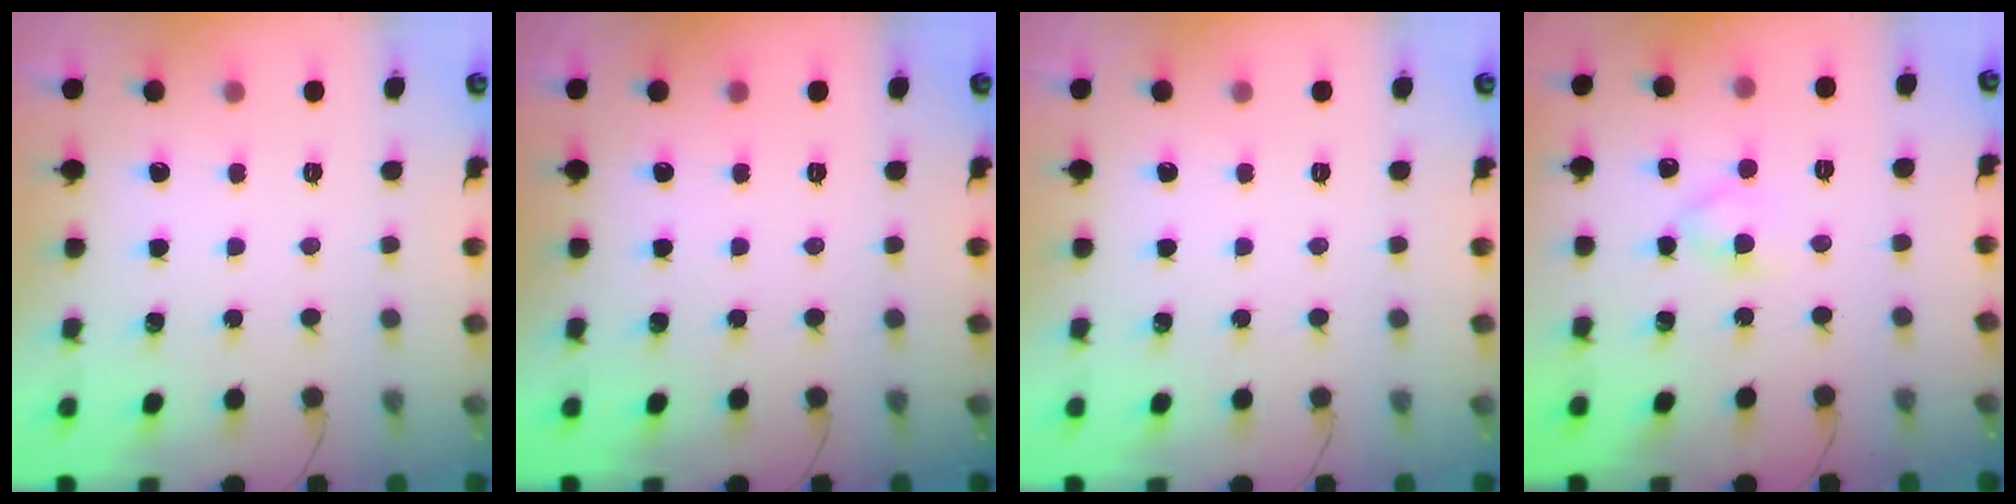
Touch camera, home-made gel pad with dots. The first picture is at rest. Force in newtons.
{"total": 0.0}
{"total": 0.0}
{"total": 3.1, "press": 2.8, "slide": 1.3}